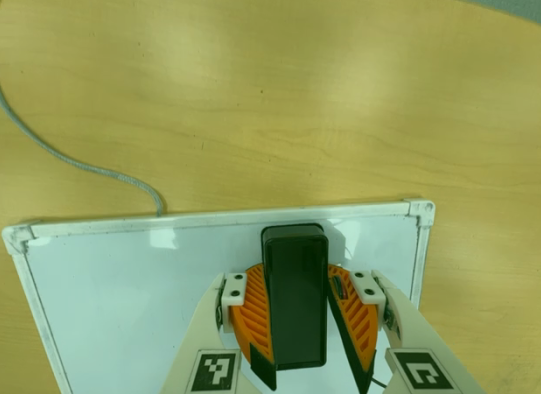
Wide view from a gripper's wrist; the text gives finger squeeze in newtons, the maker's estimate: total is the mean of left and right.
{"total": 11.5, "left": 13.1, "right": 9.8}